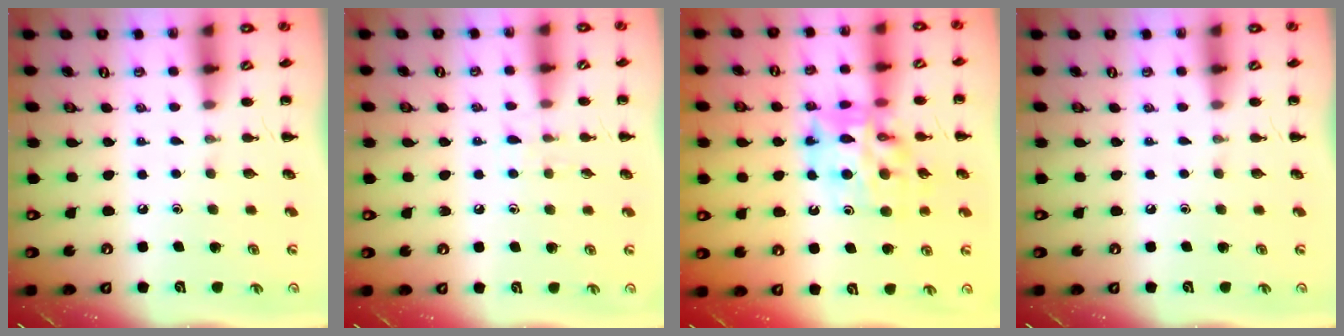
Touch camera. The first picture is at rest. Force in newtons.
{"total": 5.5, "press": 4.9, "slide": 2.4}
{"total": 14.3, "press": 13.8, "slide": 3.8}
{"total": 0.0}